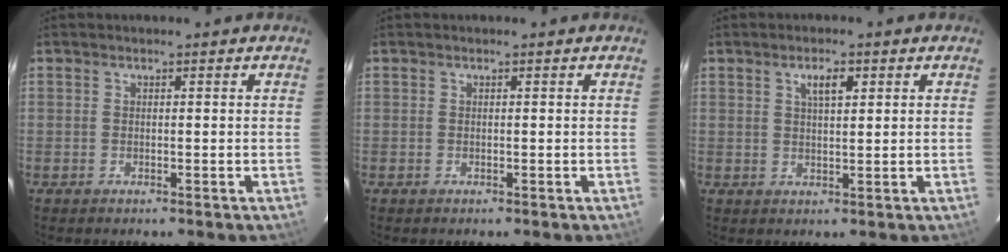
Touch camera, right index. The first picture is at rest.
{"total": 0.0}
{"total": 3.6, "force": [1.6, 1.2, 3.0], "torque": [-0.050, 0.007, 0.028]}